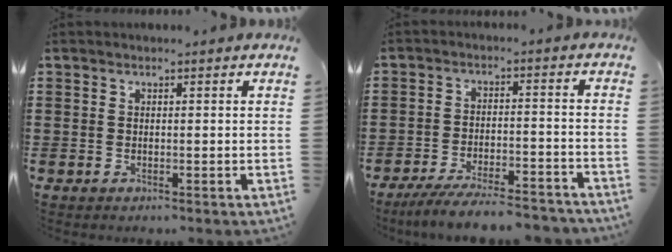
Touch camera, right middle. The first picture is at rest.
{"total": 6.6, "force": [-6.1, 0.2, 2.6], "torque": [-0.049, -0.006, -0.114]}